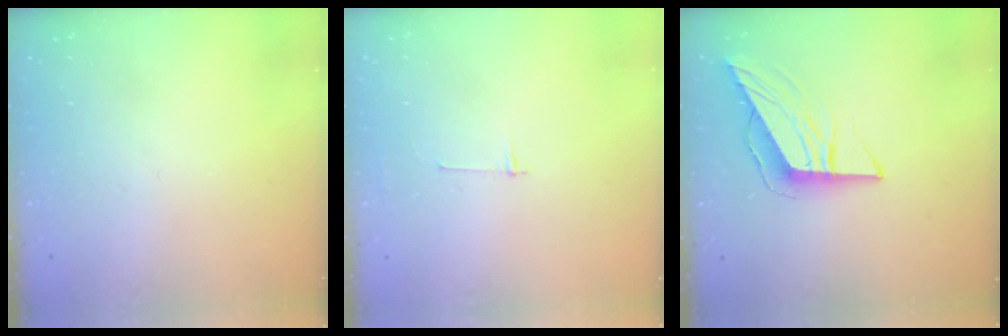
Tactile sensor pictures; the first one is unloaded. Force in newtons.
{"total": 2.7, "press": 2.7, "slide": 0.3}
{"total": 8.7, "press": 8.7, "slide": 0.3}